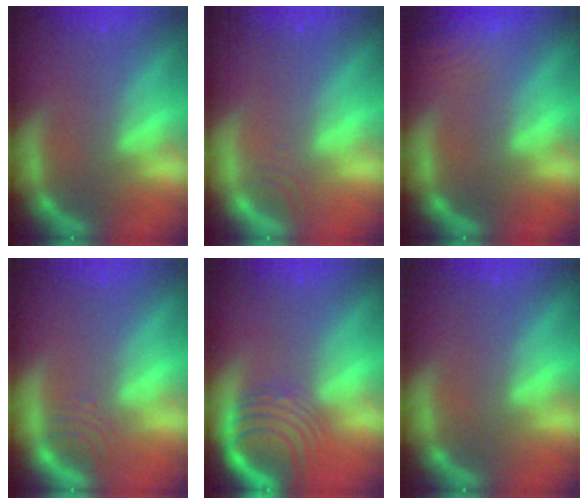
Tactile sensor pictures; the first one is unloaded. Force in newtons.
{"total": 1.0}
{"total": 6.1}
{"total": 2.0}
{"total": 7.6}
{"total": 0.0}